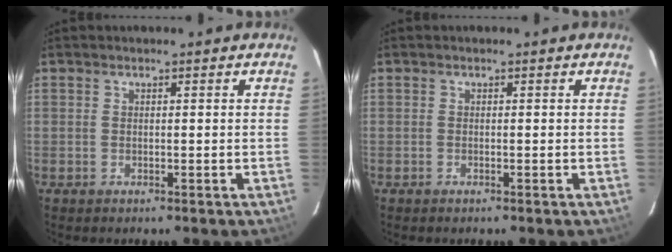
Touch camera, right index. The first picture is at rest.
{"total": 0.0}